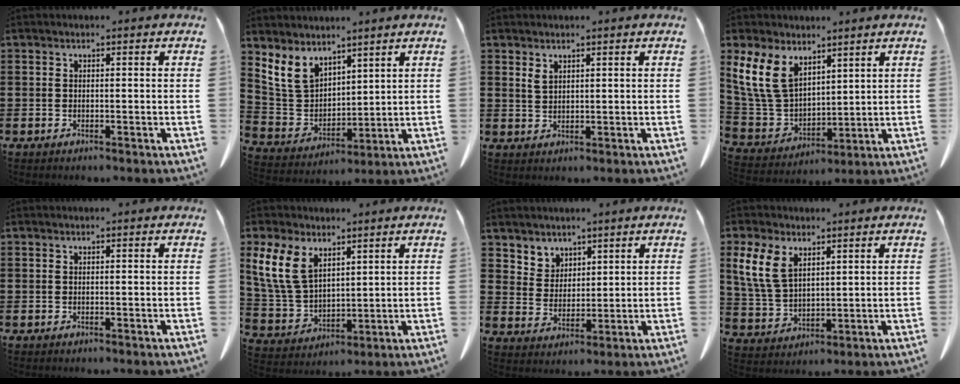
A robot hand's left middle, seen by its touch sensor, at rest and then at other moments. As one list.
[{"total": 7.8, "force": [5.6, 4.5, 3.1], "torque": [-0.090, -0.005, 0.110]}, {"total": 1.8, "force": [1.3, 0.7, 1.0], "torque": [-0.023, 0.003, 0.025]}, {"total": 10.5, "force": [6.0, 6.4, 5.7], "torque": [-0.164, -0.006, 0.114]}, {"total": 0.0}, {"total": 9.5, "force": [5.2, 5.6, 5.6], "torque": [-0.150, 0.002, 0.098]}, {"total": 4.3, "force": [3.4, 2.6, 0.0], "torque": [-0.018, -0.003, 0.066]}, {"total": 7.6, "force": [3.9, 4.6, 4.7], "torque": [-0.122, 0.007, 0.073]}]